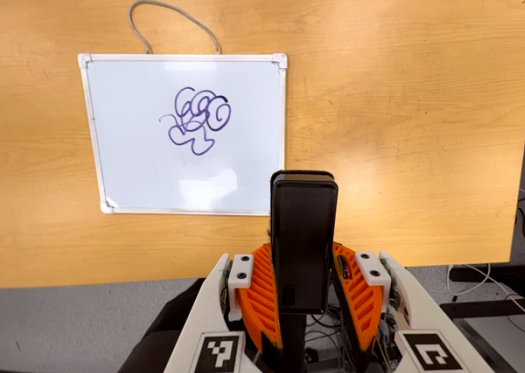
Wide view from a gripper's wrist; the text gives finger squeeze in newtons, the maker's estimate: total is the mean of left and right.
{"total": 5.2, "left": 3.4, "right": 7.1}